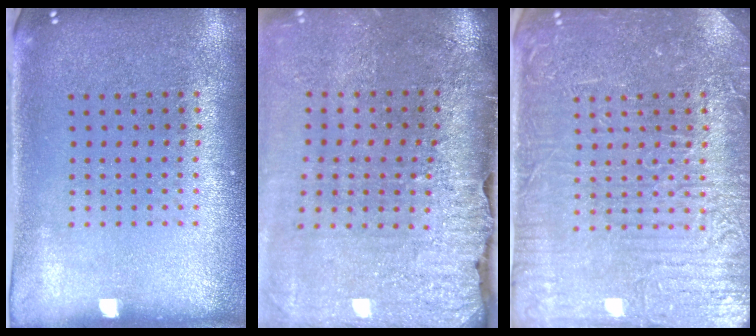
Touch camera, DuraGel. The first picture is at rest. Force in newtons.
{"total": 4.0, "press": 3.4, "slide": 2.1}
{"total": 4.7, "press": 4.6, "slide": 1.1}